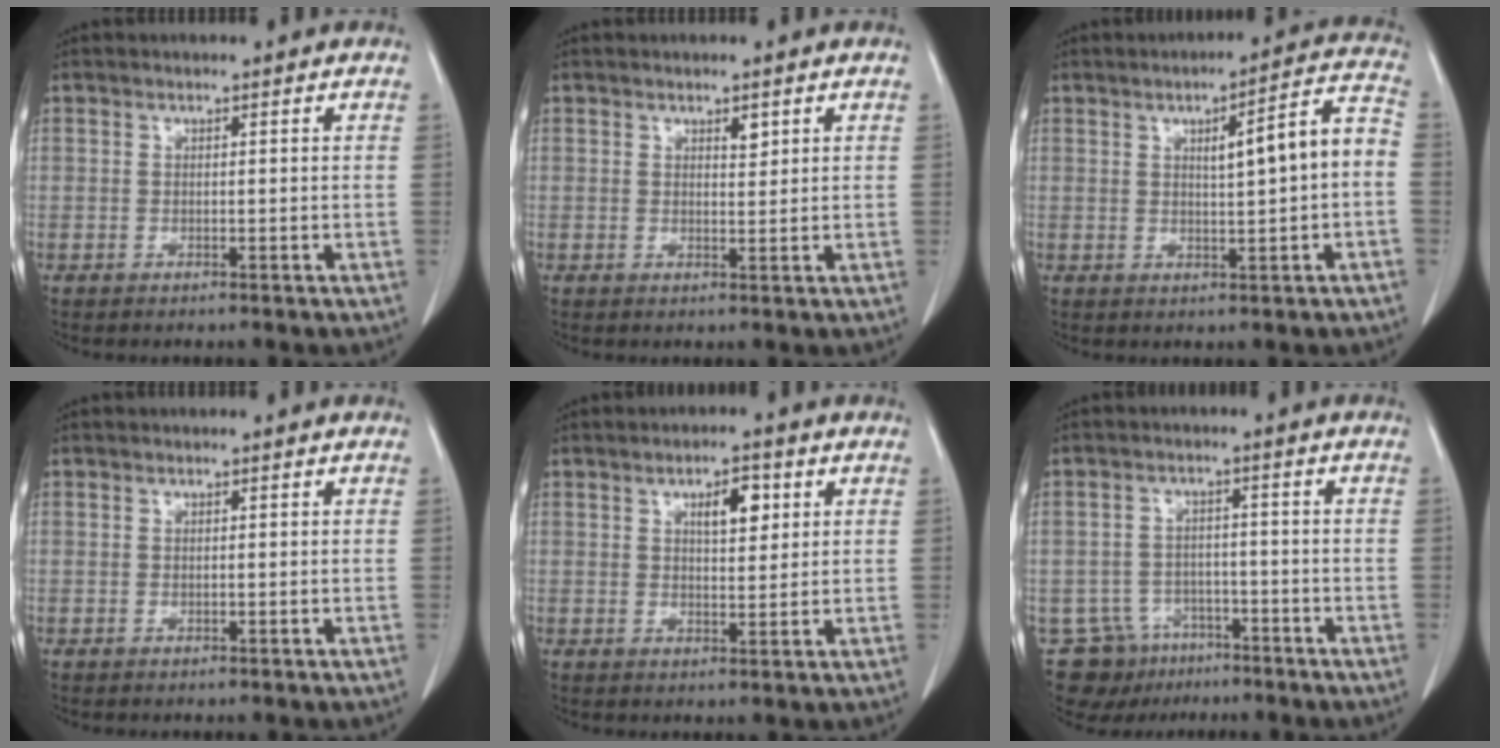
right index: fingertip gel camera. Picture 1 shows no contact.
{"total": 1.5, "force": [0.9, 0.6, 1.0], "torque": [-0.015, -0.004, 0.014]}
{"total": 8.5, "force": [0.1, 0.9, 8.4], "torque": [-0.114, 0.024, 0.002]}
{"total": 0.0}
{"total": 4.8, "force": [1.9, 1.8, 4.0], "torque": [-0.064, 0.004, 0.031]}
{"total": 8.3, "force": [-5.5, 6.2, 1.0], "torque": [-0.018, 0.017, -0.079]}